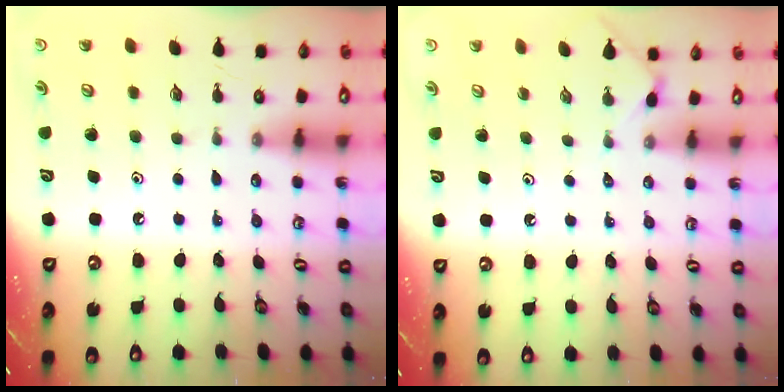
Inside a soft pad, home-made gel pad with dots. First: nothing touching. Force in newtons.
{"total": 2.4, "press": 2.4, "slide": 0.5}